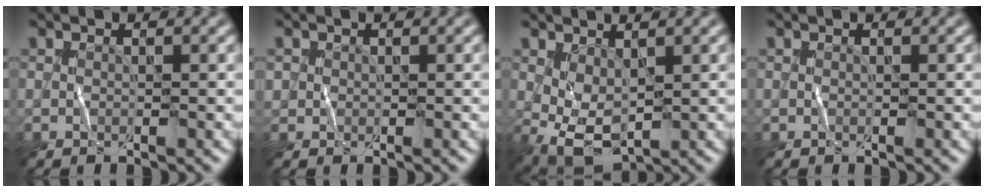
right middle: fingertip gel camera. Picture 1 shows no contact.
{"total": 0.9, "force": [0.3, 0.8, -0.2], "torque": [0.009, 0.000, -0.001]}
{"total": 3.1, "force": [0.5, 1.9, 2.4], "torque": [-0.062, -0.007, 0.015]}
{"total": 0.0}